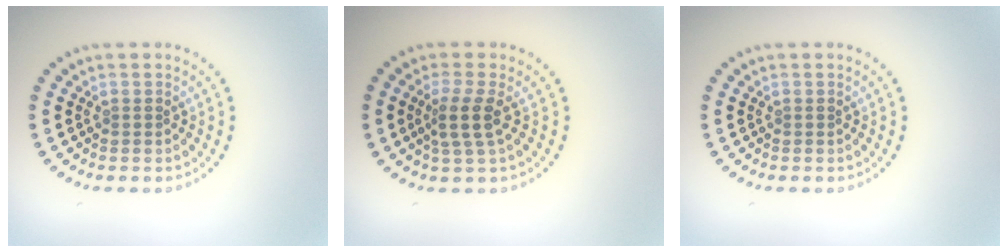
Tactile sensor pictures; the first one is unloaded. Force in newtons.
{"total": 2.5, "press": 2.0, "slide": 1.5}
{"total": 0.0}